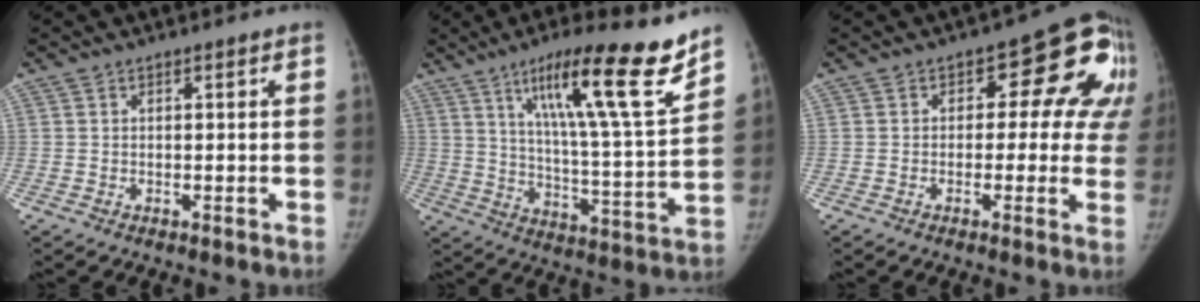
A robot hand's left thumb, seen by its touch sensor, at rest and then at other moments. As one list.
[{"total": 20.9, "force": [13.5, 2.2, 15.9], "torque": [-0.222, -0.064, 0.217]}, {"total": 13.7, "force": [2.6, 8.3, 10.5], "torque": [-0.061, 0.013, 0.018]}]